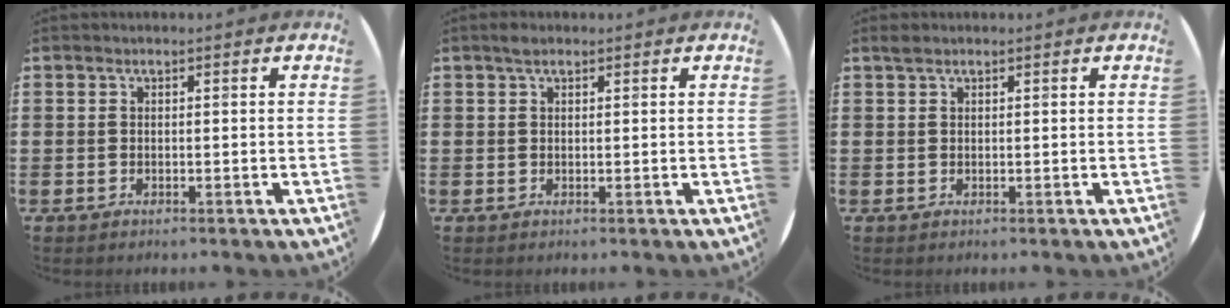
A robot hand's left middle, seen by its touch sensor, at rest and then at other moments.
{"total": 1.0, "force": [0.7, 0.5, 0.6], "torque": [-0.004, 0.002, 0.010]}
{"total": 0.7, "force": [0.7, 0.3, 0.2], "torque": [0.003, -0.001, 0.011]}